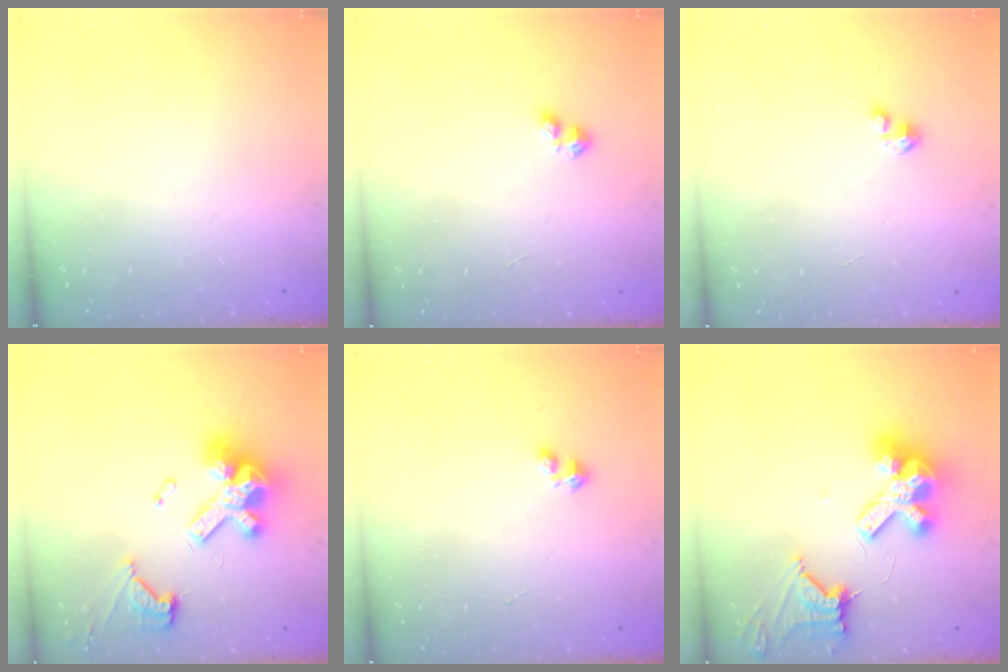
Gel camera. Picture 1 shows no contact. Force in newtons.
{"total": 1.9, "press": 1.9, "slide": 0.4}
{"total": 1.2, "press": 1.2, "slide": 0.2}
{"total": 15.0, "press": 14.9, "slide": 1.6}
{"total": 1.8, "press": 1.8, "slide": 0.4}
{"total": 12.6, "press": 12.5, "slide": 1.4}